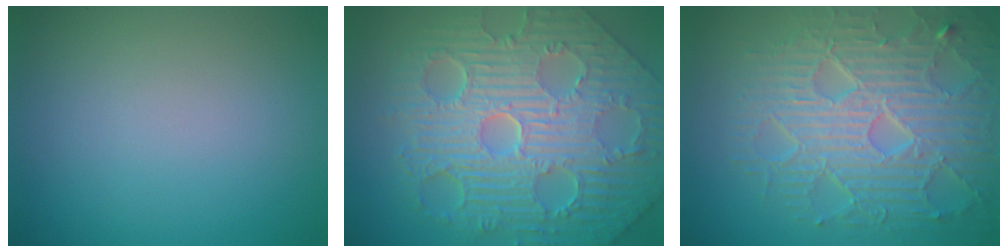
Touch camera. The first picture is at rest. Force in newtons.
{"total": 12.0, "press": 8.0, "slide": 8.9}
{"total": 8.7, "press": 6.2, "slide": 6.1}